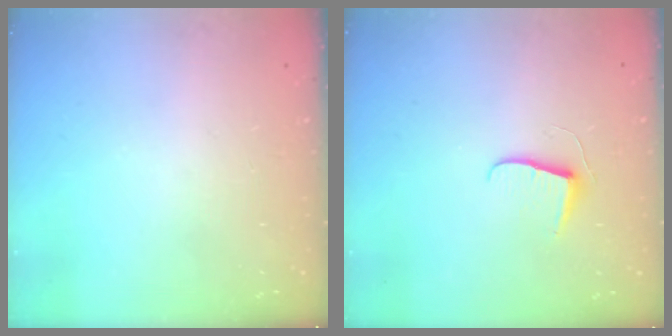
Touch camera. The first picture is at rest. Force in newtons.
{"total": 6.8, "press": 6.8, "slide": 0.5}